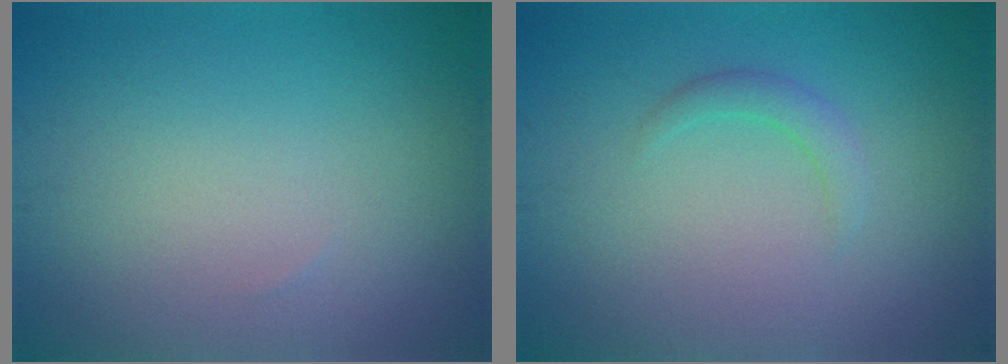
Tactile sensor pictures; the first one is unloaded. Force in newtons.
{"total": 1.4, "press": 1.4, "slide": 0.0}